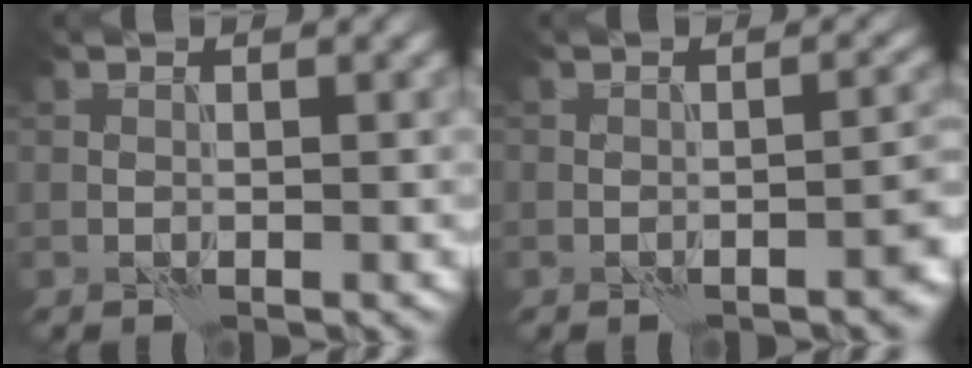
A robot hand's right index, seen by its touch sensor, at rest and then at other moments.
{"total": 2.3, "force": [-1.4, 0.7, 1.7], "torque": [-0.019, 0.009, -0.019]}